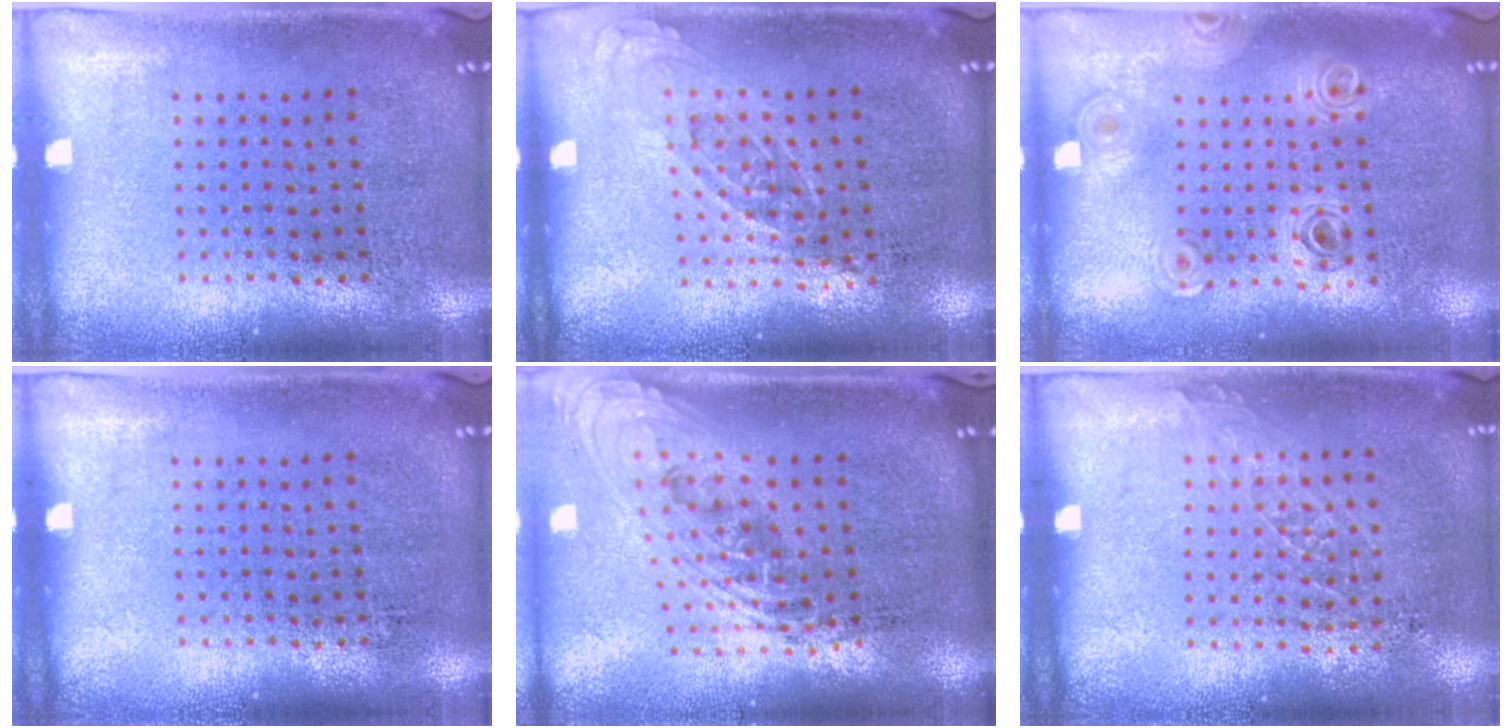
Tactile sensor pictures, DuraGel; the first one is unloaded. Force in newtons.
{"total": 0.7, "press": 0.7, "slide": 0.3}
{"total": 0.9, "press": 0.9, "slide": 0.1}
{"total": 0.0}
{"total": 2.2, "press": 1.6, "slide": 1.5}
{"total": 0.9, "press": 0.8, "slide": 0.2}